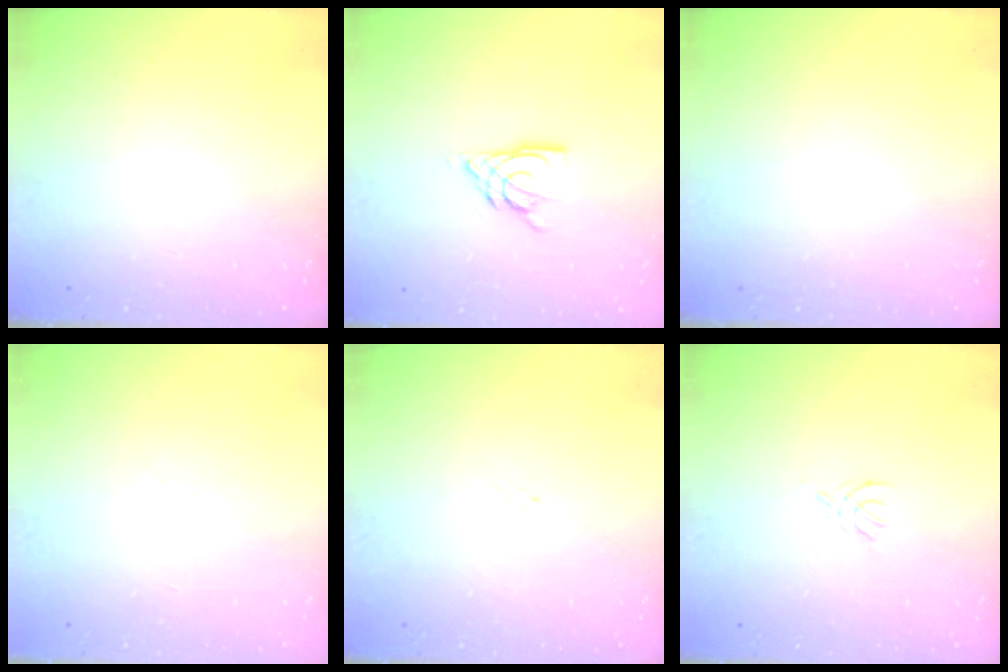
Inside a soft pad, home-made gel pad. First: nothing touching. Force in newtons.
{"total": 10.2, "press": 10.1, "slide": 1.4}
{"total": 0.0}
{"total": 2.0, "press": 1.9, "slide": 0.5}
{"total": 0.7, "press": 0.5, "slide": 0.4}
{"total": 1.2, "press": 1.2, "slide": 0.3}